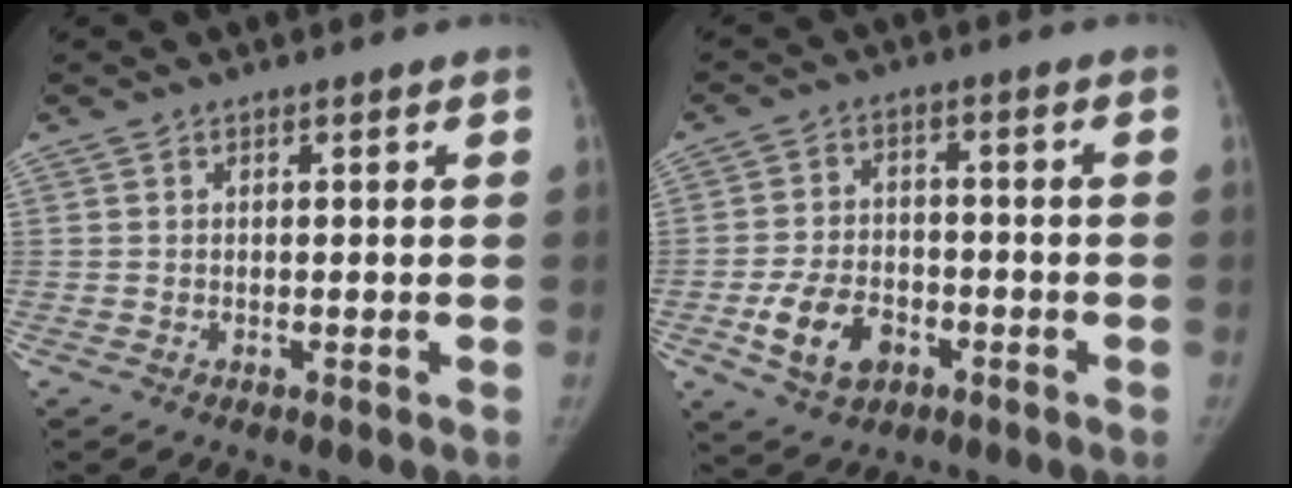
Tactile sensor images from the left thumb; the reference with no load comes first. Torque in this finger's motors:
{"motor_torque": [-0.47, 0.63, 0.07, -0.04, 0.03]}